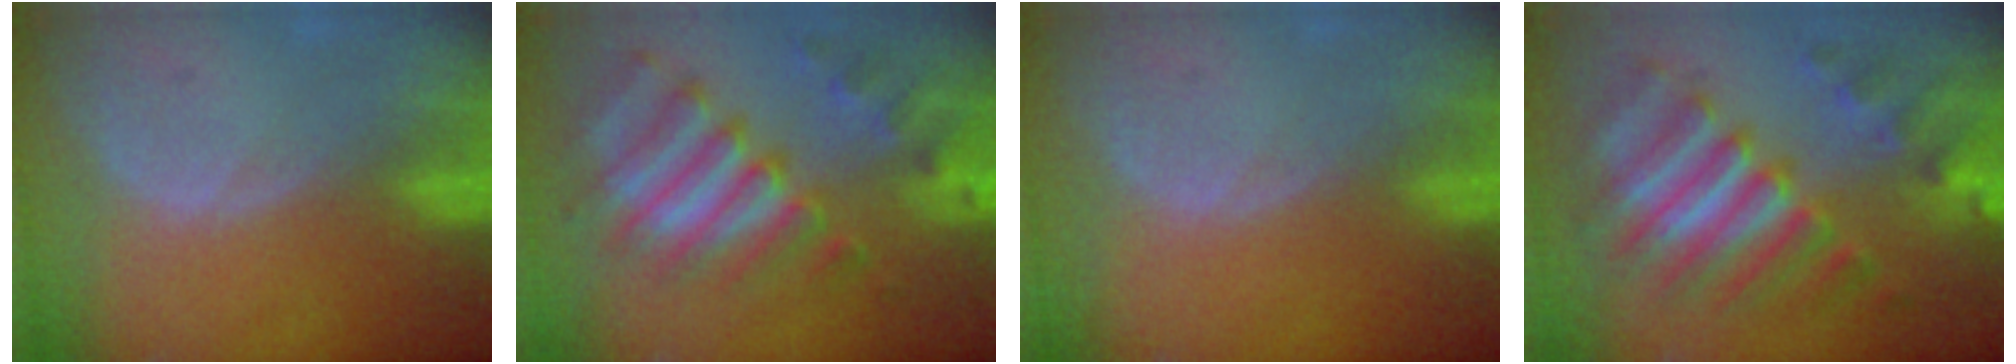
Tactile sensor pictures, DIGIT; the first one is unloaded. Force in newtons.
{"total": 11.4, "press": 9.8, "slide": 5.9}
{"total": 0.0}
{"total": 11.3, "press": 11.2, "slide": 1.2}